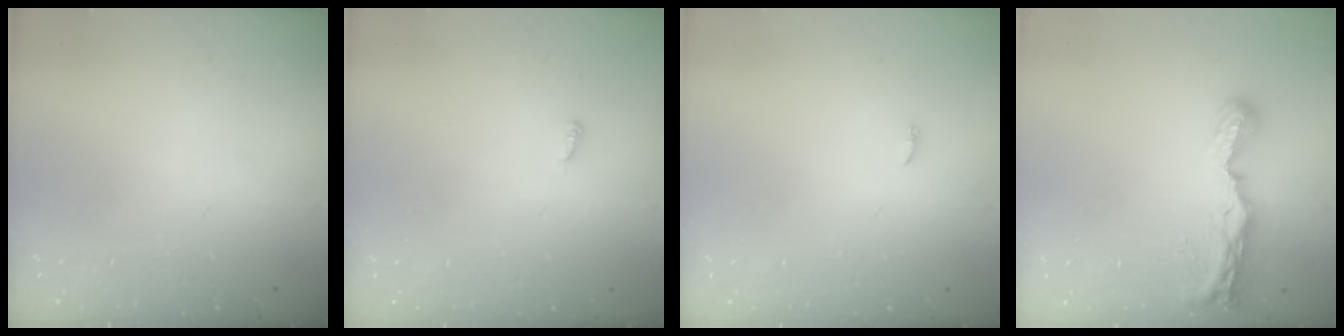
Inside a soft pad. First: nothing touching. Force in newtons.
{"total": 2.9, "press": 2.9, "slide": 0.3}
{"total": 5.6, "press": 3.4, "slide": 4.4}
{"total": 8.3, "press": 8.3, "slide": 0.6}